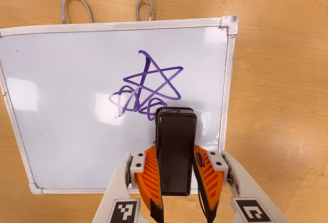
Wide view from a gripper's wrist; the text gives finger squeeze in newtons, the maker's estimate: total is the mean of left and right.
{"total": 6.4, "left": 4.1, "right": 8.8}